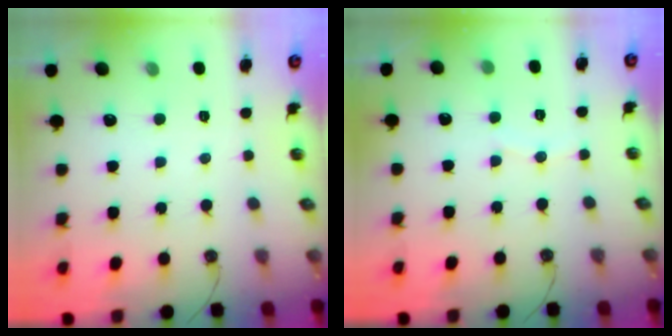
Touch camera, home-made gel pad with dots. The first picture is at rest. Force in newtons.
{"total": 4.3, "press": 4.2, "slide": 0.4}